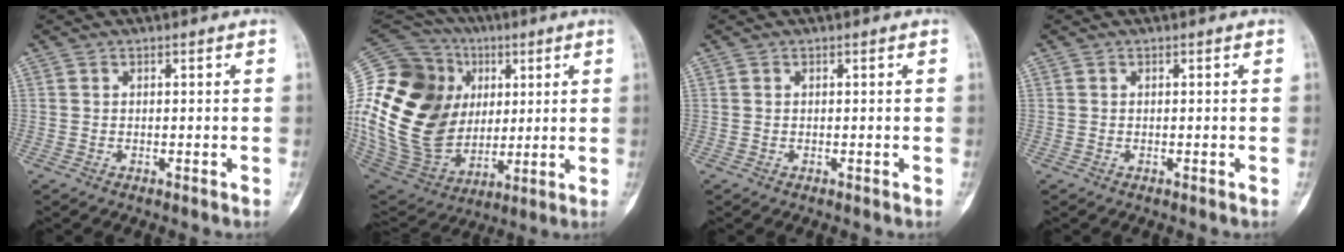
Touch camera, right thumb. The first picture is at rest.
{"total": 34.2, "force": [4.2, 26.1, 21.7], "torque": [-0.458, 0.028, 0.092]}
{"total": 0.0}
{"total": 0.0}